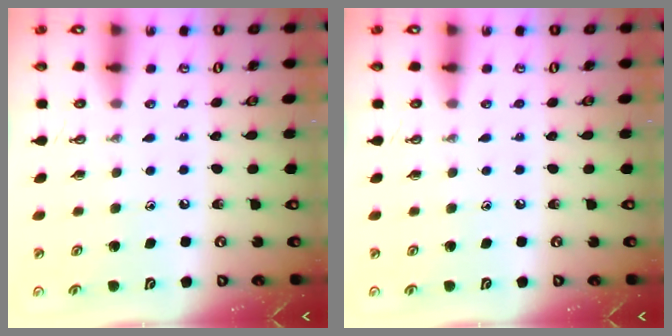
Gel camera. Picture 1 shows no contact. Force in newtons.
{"total": 0.0}